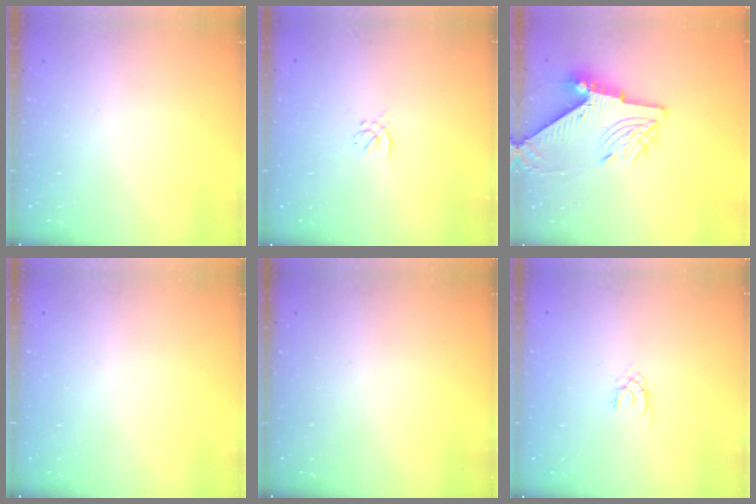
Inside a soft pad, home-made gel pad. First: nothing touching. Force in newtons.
{"total": 0.7, "press": 0.5, "slide": 0.5}
{"total": 12.0, "press": 11.9, "slide": 1.4}
{"total": 0.0}
{"total": 0.0}
{"total": 1.3, "press": 1.2, "slide": 0.3}